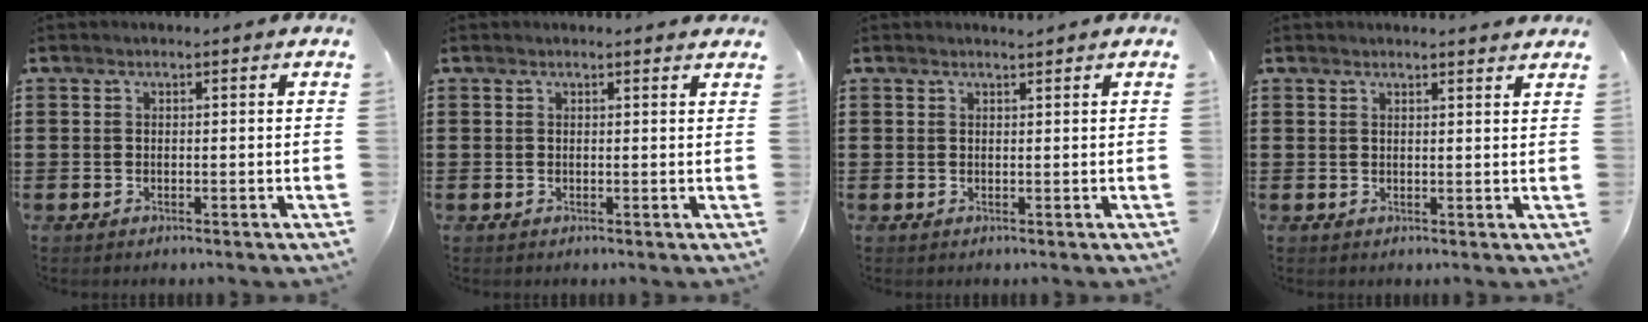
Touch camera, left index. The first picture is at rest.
{"total": 0.7, "force": [0.6, 0.0, 0.4], "torque": [-0.001, -0.005, 0.010]}
{"total": 0.9, "force": [0.9, -0.1, 0.2], "torque": [-0.006, -0.003, 0.018]}
{"total": 1.6, "force": [1.6, 0.0, 0.4], "torque": [-0.012, 0.001, 0.031]}